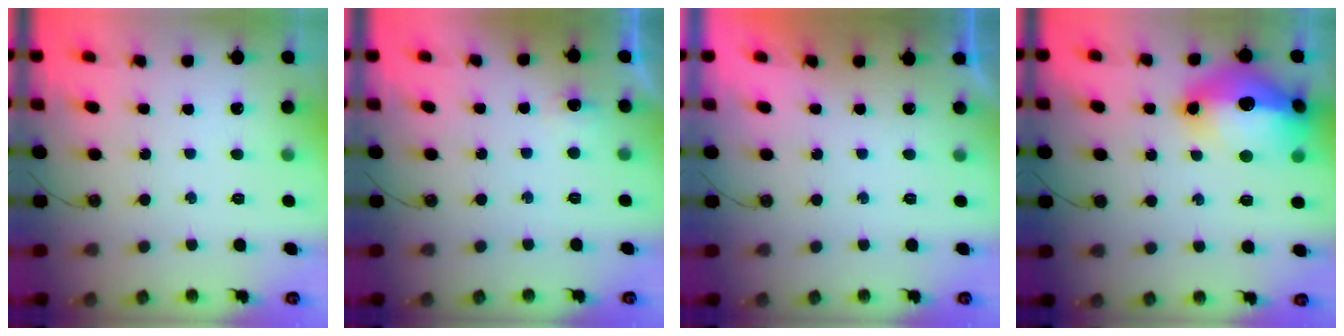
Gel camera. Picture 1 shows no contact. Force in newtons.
{"total": 4.9, "press": 4.4, "slide": 2.0}
{"total": 0.0}
{"total": 24.8, "press": 21.5, "slide": 12.4}